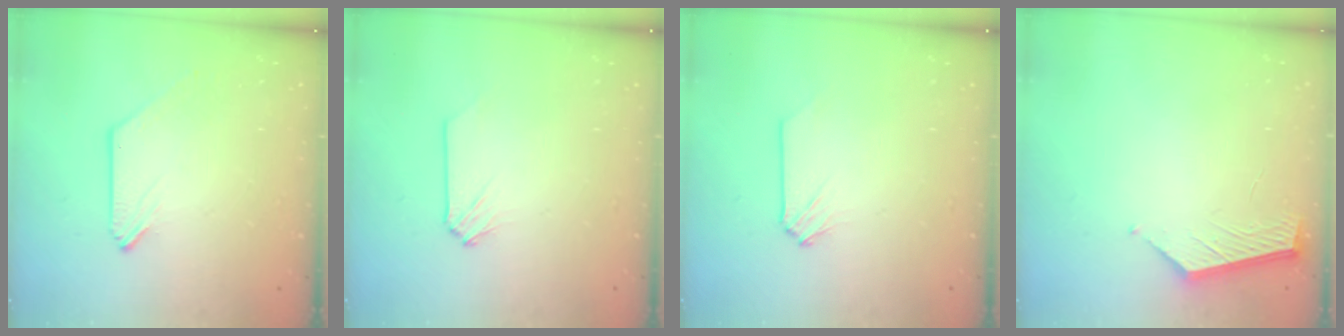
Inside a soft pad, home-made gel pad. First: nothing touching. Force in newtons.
{"total": 0.0}
{"total": 0.0}
{"total": 4.8, "press": 4.8, "slide": 0.5}